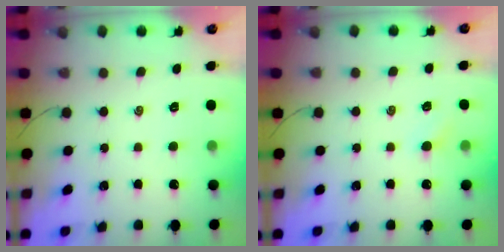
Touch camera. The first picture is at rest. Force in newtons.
{"total": 3.3, "press": 3.1, "slide": 1.0}